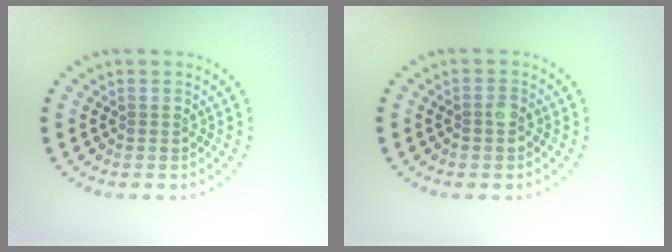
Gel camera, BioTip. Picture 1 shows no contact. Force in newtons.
{"total": 1.1, "press": 1.0, "slide": 0.5}